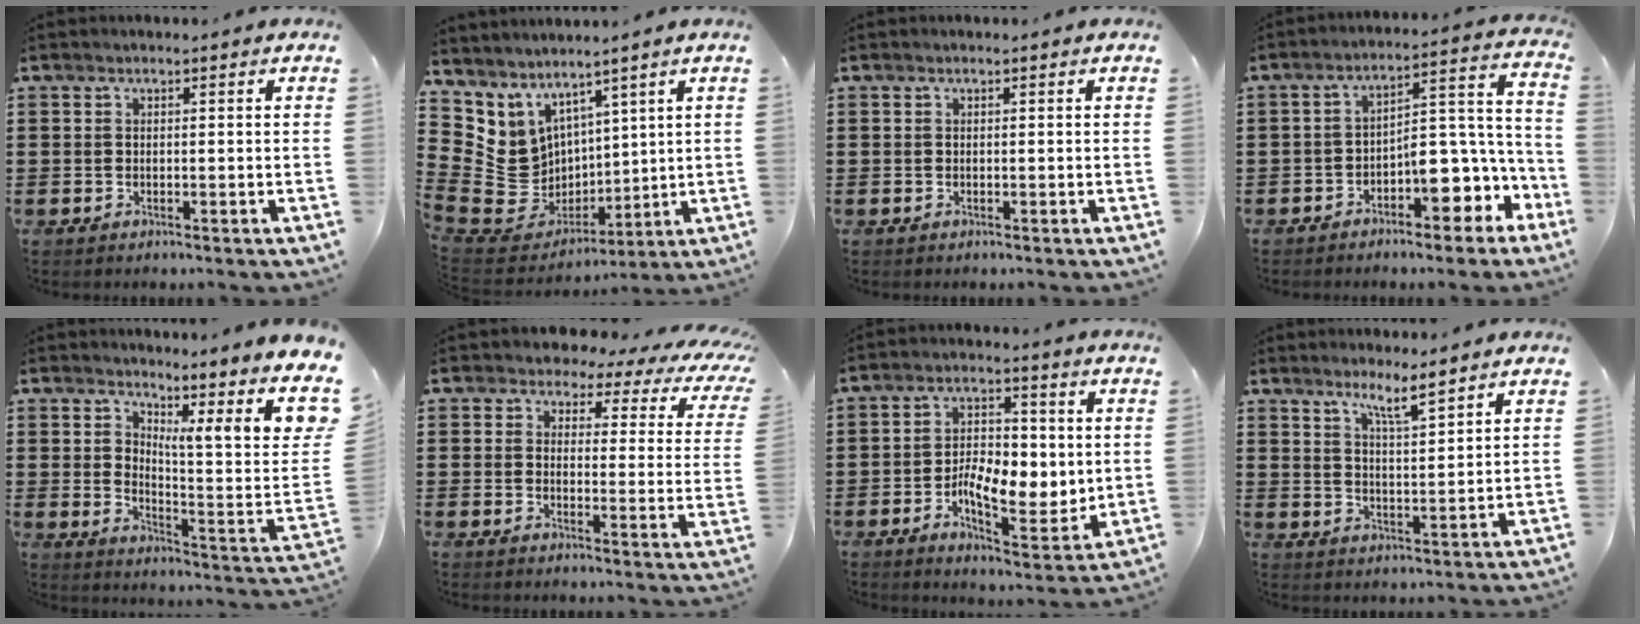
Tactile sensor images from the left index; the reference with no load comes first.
{"total": 8.2, "force": [2.5, 7.6, 1.5], "torque": [-0.087, -0.039, 0.059]}
{"total": 0.0}
{"total": 6.8, "force": [-3.7, 2.9, 4.9], "torque": [-0.070, -0.018, -0.075]}
{"total": 8.2, "force": [3.9, 1.1, 7.2], "torque": [-0.124, -0.029, 0.060]}
{"total": 3.5, "force": [2.6, 2.1, 1.2], "torque": [-0.036, -0.013, 0.037]}
{"total": 7.2, "force": [-0.7, 4.1, 5.9], "torque": [-0.103, -0.003, -0.018]}
{"total": 4.9, "force": [4.2, -0.2, 2.3], "torque": [-0.059, -0.013, 0.073]}